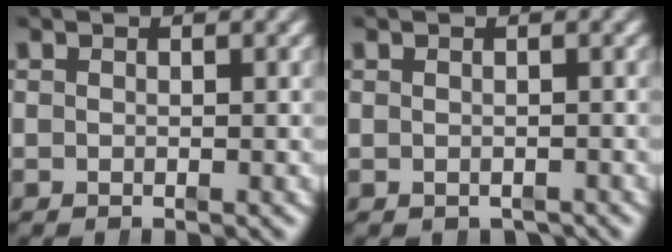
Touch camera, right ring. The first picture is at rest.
{"total": 0.8, "force": [-0.8, 0.1, -0.1], "torque": [0.004, -0.008, -0.008]}